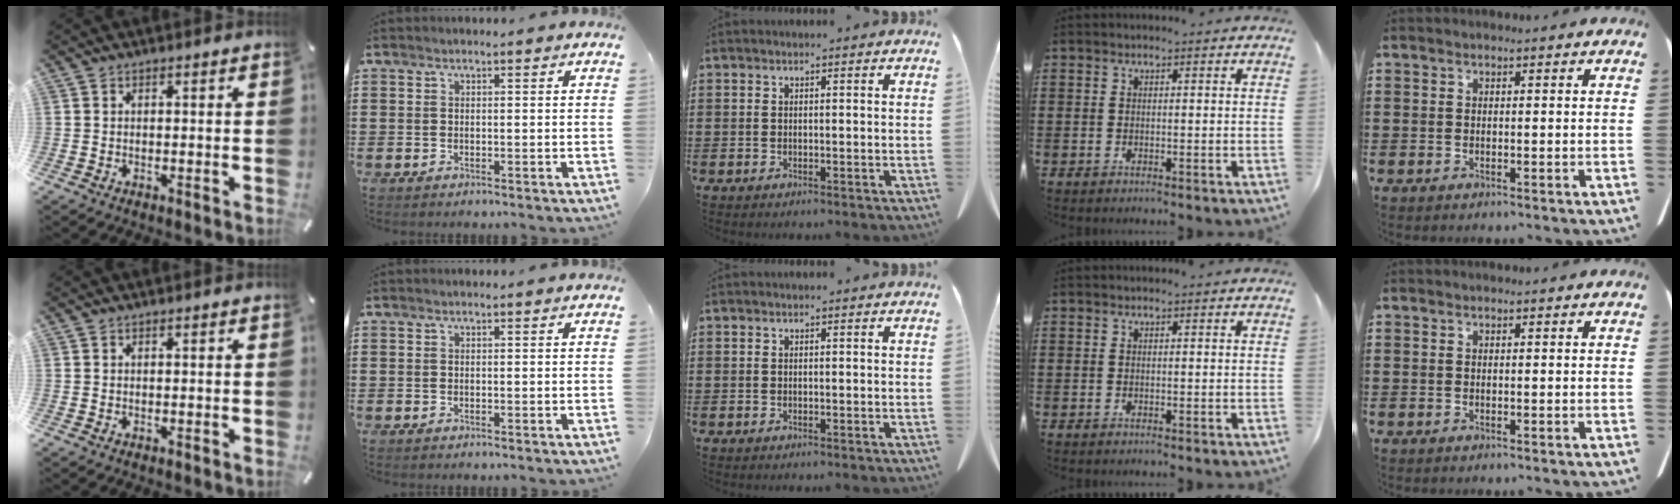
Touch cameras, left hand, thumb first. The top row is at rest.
{}